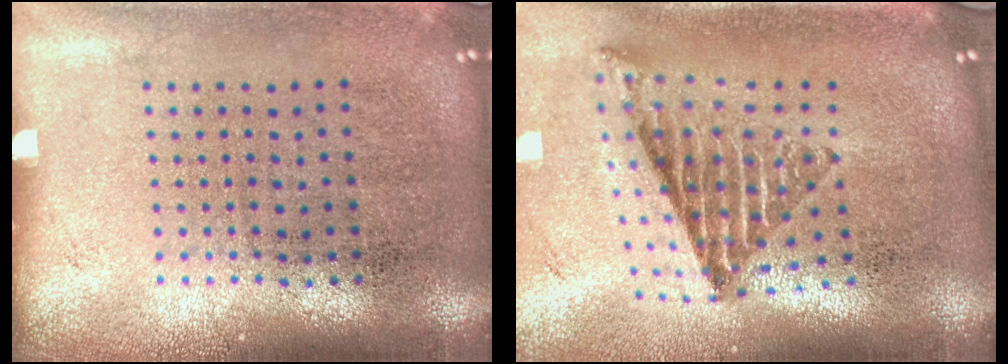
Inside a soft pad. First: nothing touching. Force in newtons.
{"total": 1.6, "press": 1.3, "slide": 1.0}